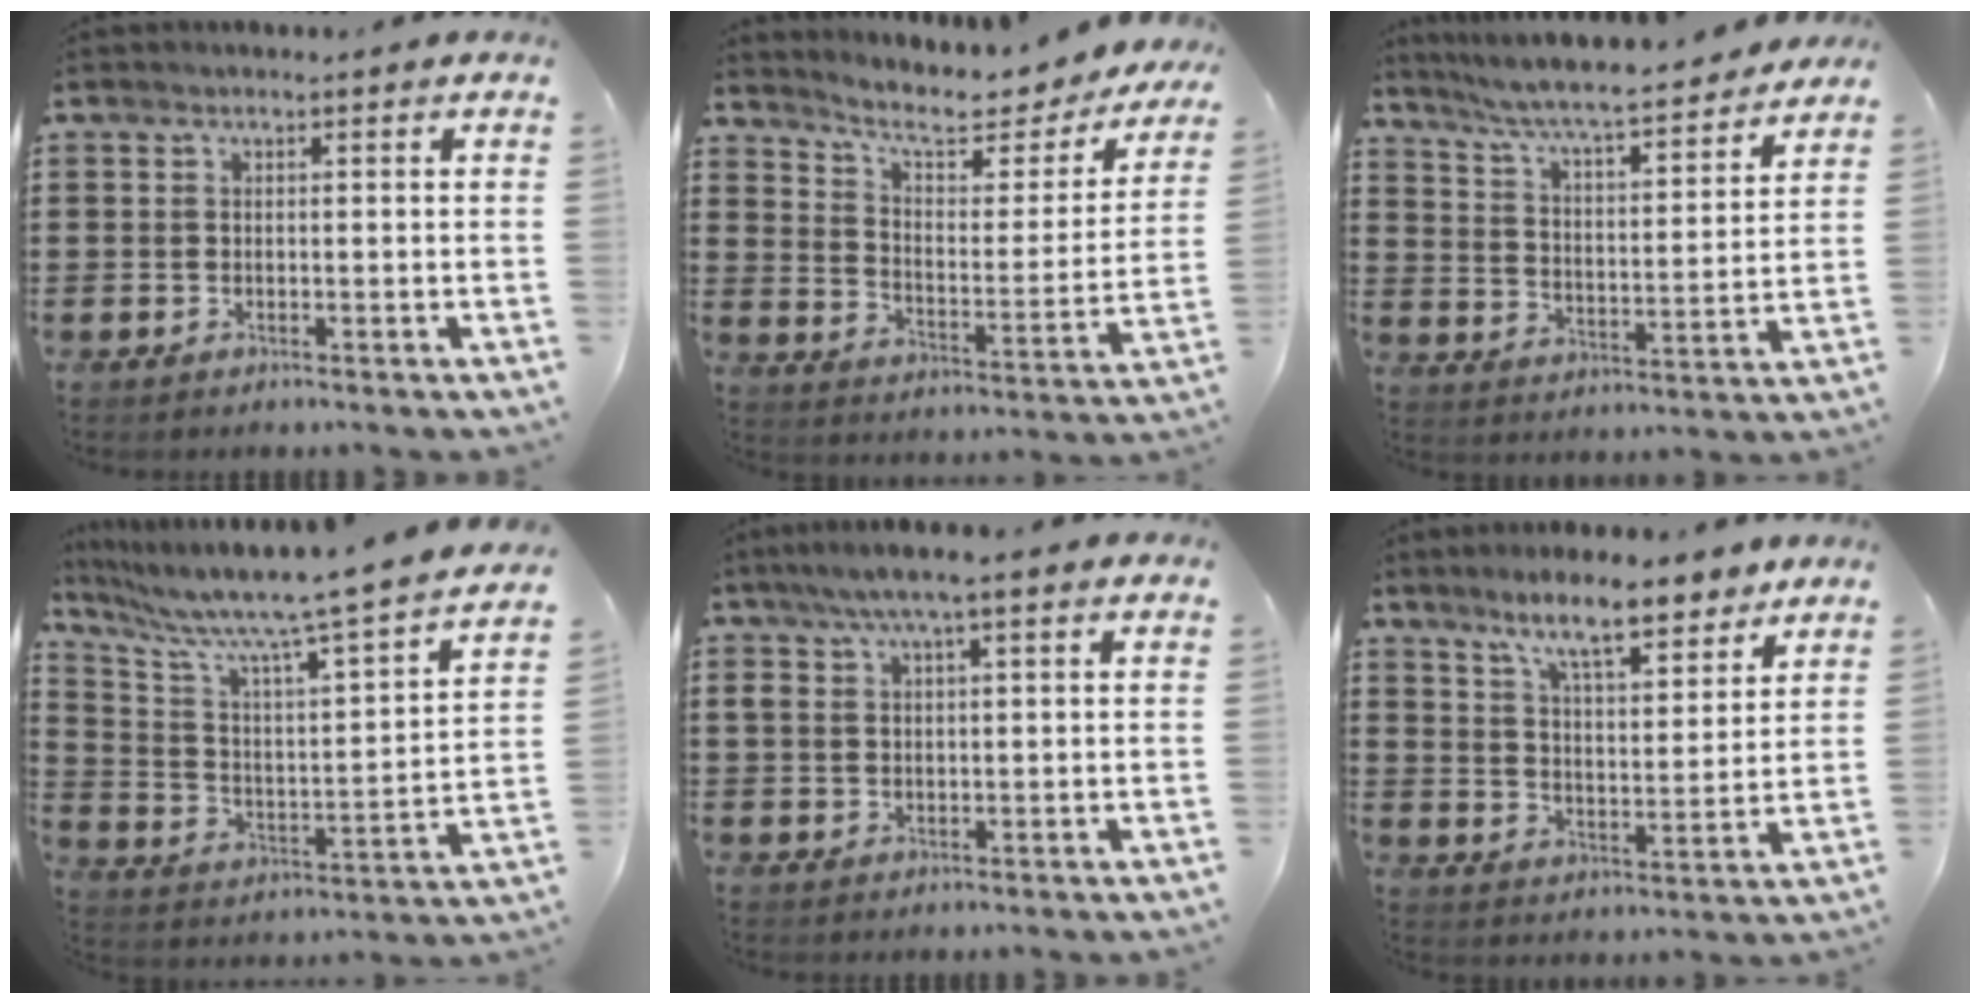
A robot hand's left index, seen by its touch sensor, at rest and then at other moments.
{"total": 6.8, "force": [5.5, 1.9, 3.6], "torque": [-0.079, -0.039, 0.086]}
{"total": 5.8, "force": [5.3, -0.1, 2.4], "torque": [-0.071, -0.041, 0.083]}
{"total": 8.3, "force": [6.9, -0.2, 4.7], "torque": [-0.123, -0.064, 0.104]}
{"total": 4.2, "force": [1.9, 1.2, 3.5], "torque": [-0.071, 0.008, 0.031]}
{"total": 9.2, "force": [7.6, 1.4, 4.9], "torque": [-0.100, -0.028, 0.135]}